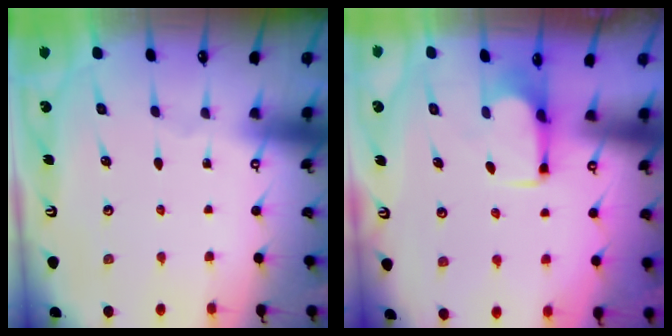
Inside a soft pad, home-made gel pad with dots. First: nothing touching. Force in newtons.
{"total": 2.7, "press": 2.6, "slide": 0.9}